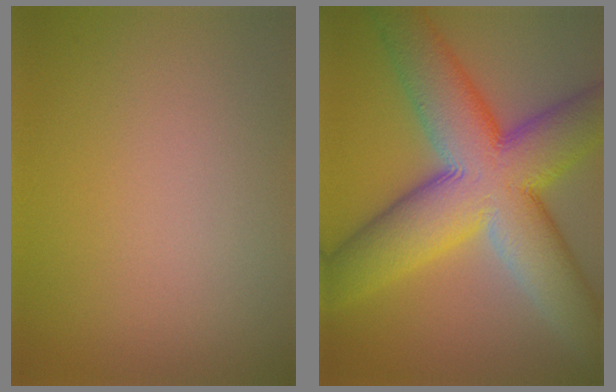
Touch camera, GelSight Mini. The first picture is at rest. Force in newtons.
{"total": 15.0, "press": 15.0, "slide": 0.7}